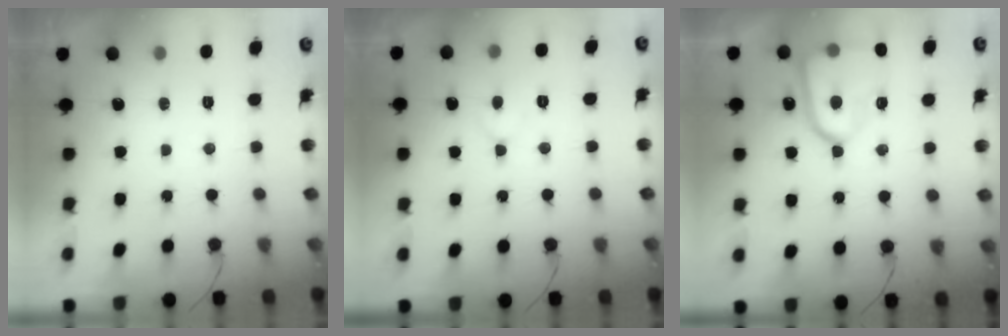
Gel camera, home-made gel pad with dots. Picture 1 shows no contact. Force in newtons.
{"total": 4.6, "press": 4.6, "slide": 0.4}
{"total": 14.9, "press": 14.8, "slide": 1.4}